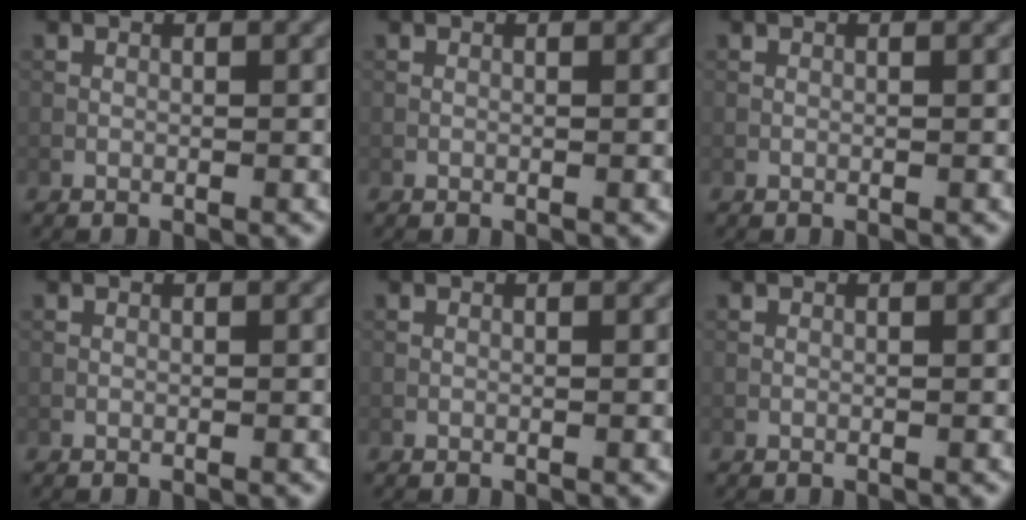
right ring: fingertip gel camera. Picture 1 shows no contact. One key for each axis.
{"total": 0.0}
{"total": 0.0}
{"total": 0.0}
{"total": 0.0}
{"total": 0.0}